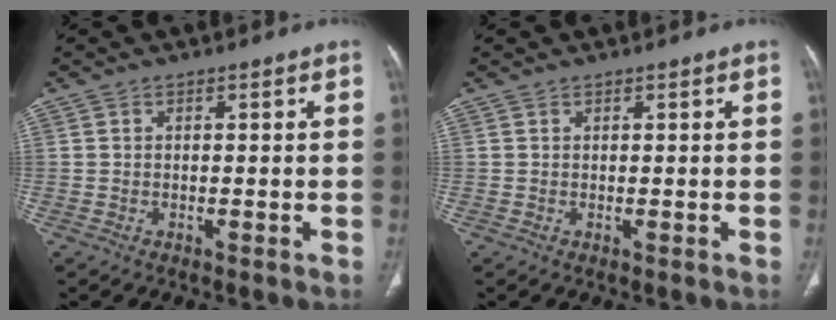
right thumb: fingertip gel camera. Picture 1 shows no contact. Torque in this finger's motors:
{"motor_torque": [-0.45, -0.02, 0.11, 0.45, 0.04]}